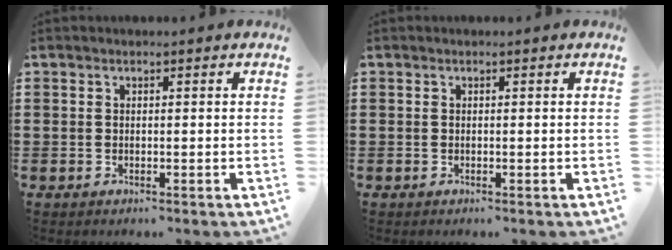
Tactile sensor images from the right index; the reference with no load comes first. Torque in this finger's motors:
{"motor_torque": [0.00, 0.00, 0.00, 0.00]}